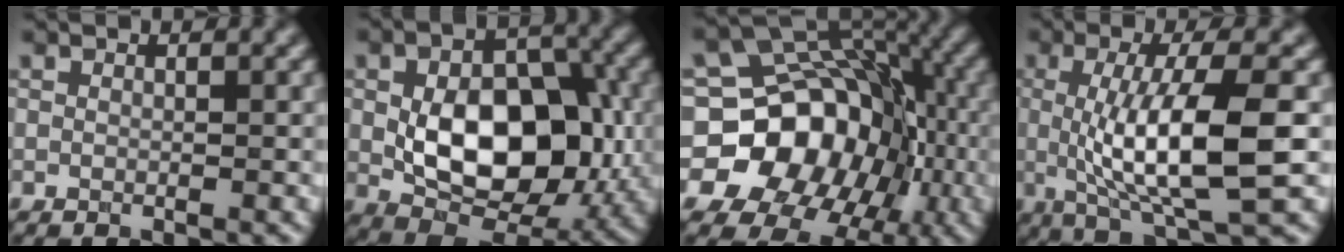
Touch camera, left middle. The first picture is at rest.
{"total": 10.6, "force": [-0.8, 6.6, 8.2], "torque": [-0.142, 0.001, -0.006]}
{"total": 17.1, "force": [-4.2, 14.6, 7.8], "torque": [-0.113, 0.007, -0.091]}
{"total": 9.5, "force": [-0.5, 2.4, 9.1], "torque": [-0.142, -0.011, -0.004]}